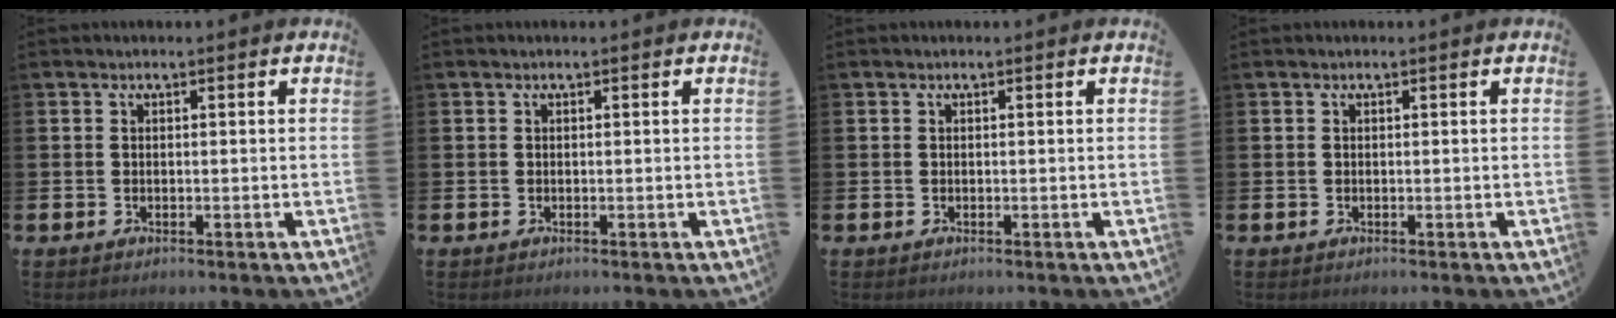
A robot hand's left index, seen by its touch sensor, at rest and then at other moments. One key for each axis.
{"total": 0.0}
{"total": 0.0}
{"total": 0.0}